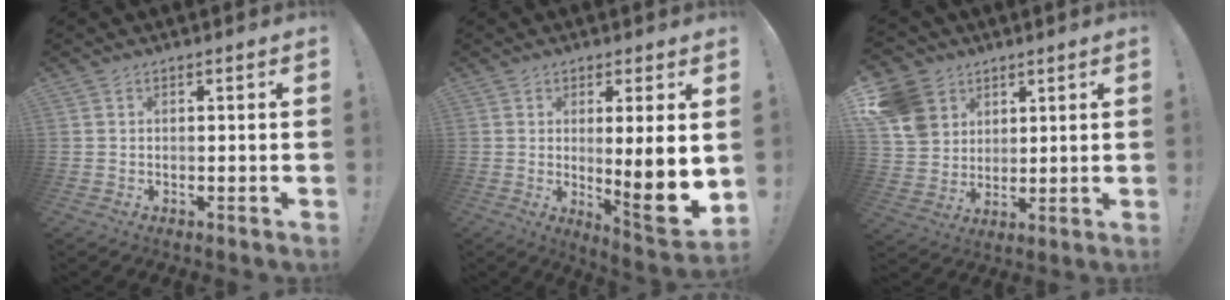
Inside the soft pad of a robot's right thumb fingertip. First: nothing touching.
{"total": 11.7, "force": [0.3, 1.1, 11.7], "torque": [-0.151, -0.027, 0.006]}
{"total": 12.7, "force": [5.5, 10.7, 4.3], "torque": [-0.071, -0.024, 0.115]}